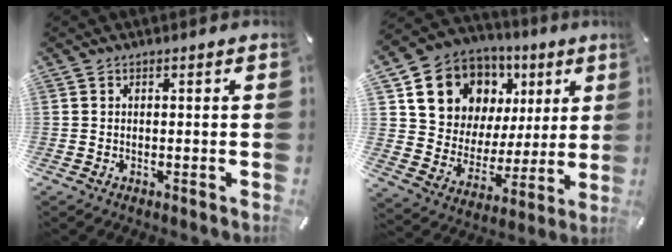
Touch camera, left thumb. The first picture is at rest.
{"total": 13.7, "force": [7.4, 10.9, 3.6], "torque": [-0.074, -0.058, 0.146]}